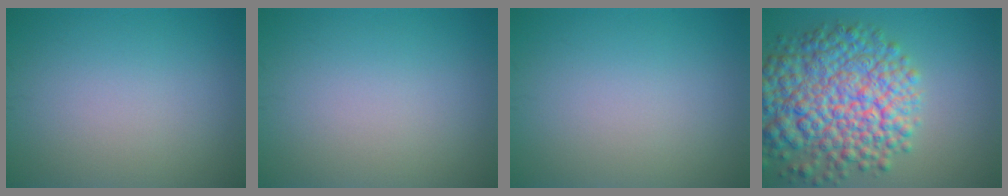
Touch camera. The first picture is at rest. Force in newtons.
{"total": 0.0}
{"total": 0.0}
{"total": 10.9, "press": 10.9, "slide": 0.5}